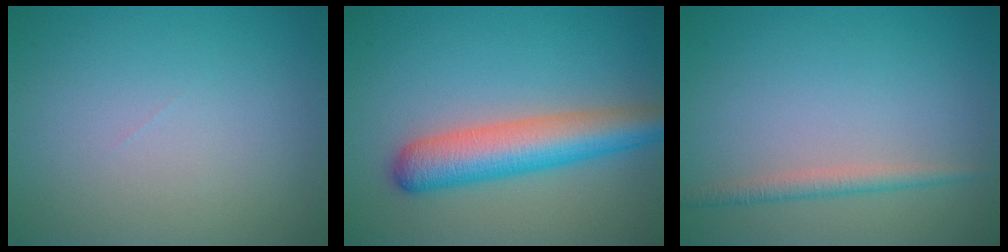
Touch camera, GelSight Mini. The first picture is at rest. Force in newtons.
{"total": 6.3, "press": 6.3, "slide": 0.3}
{"total": 1.7, "press": 1.7, "slide": 0.1}